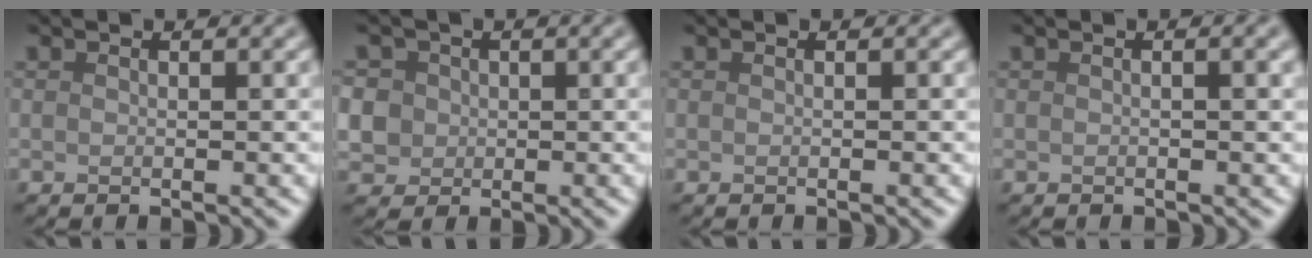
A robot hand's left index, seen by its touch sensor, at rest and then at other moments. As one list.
[{"total": 5.2, "force": [0.6, 4.8, 1.8], "torque": [-0.047, 0.029, -0.003]}, {"total": 0.0}, {"total": 1.4, "force": [0.2, 0.3, 1.4], "torque": [-0.020, 0.002, -0.002]}]